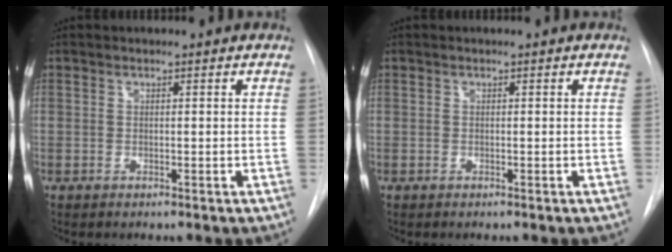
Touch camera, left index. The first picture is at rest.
{"total": 0.0}